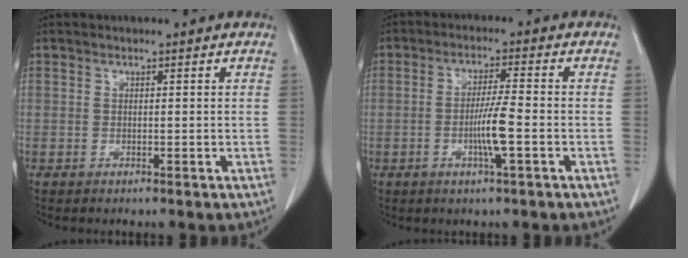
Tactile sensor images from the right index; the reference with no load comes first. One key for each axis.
{"total": 5.5, "fx": -1.5, "fy": -0.2, "fz": 5.3, "tx": -0.103, "ty": -0.005, "tz": -0.029}